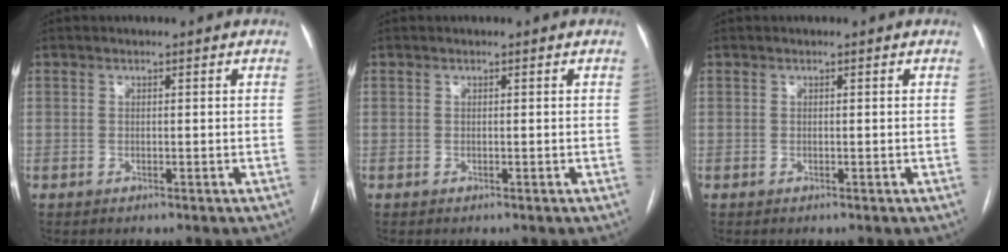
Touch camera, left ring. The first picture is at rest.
{"total": 0.0}
{"total": 0.0}